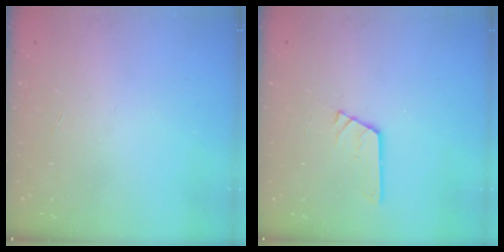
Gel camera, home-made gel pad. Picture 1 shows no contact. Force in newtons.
{"total": 3.2, "press": 3.2, "slide": 0.1}